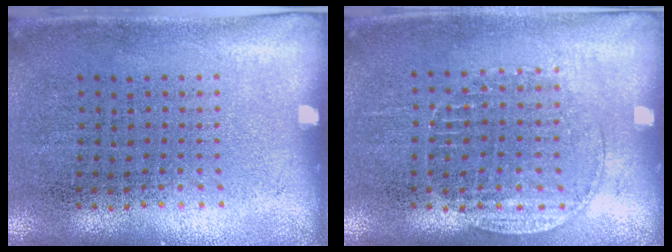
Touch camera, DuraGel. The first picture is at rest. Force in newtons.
{"total": 1.2, "press": 1.1, "slide": 0.5}